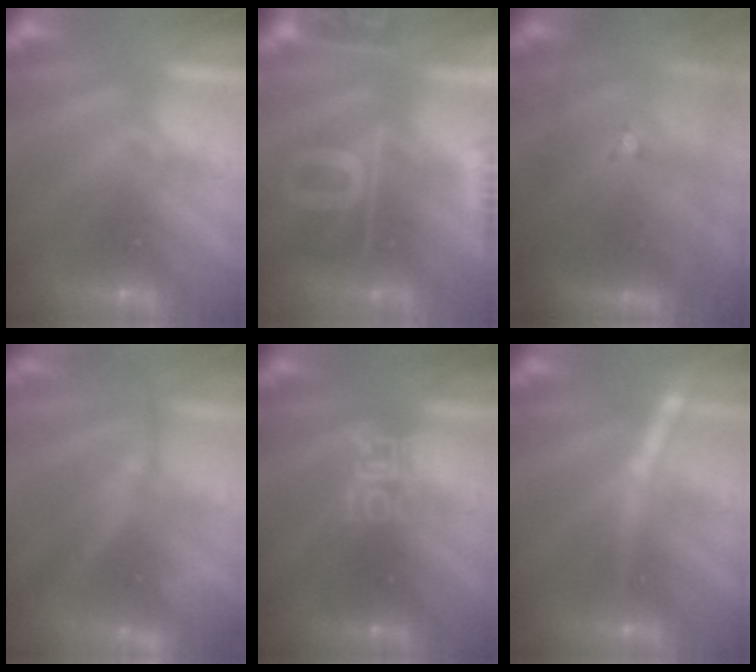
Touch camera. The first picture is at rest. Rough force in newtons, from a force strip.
{"total": 7.5}
{"total": 6.9}
{"total": 7.1}
{"total": 3.3}
{"total": 2.7}